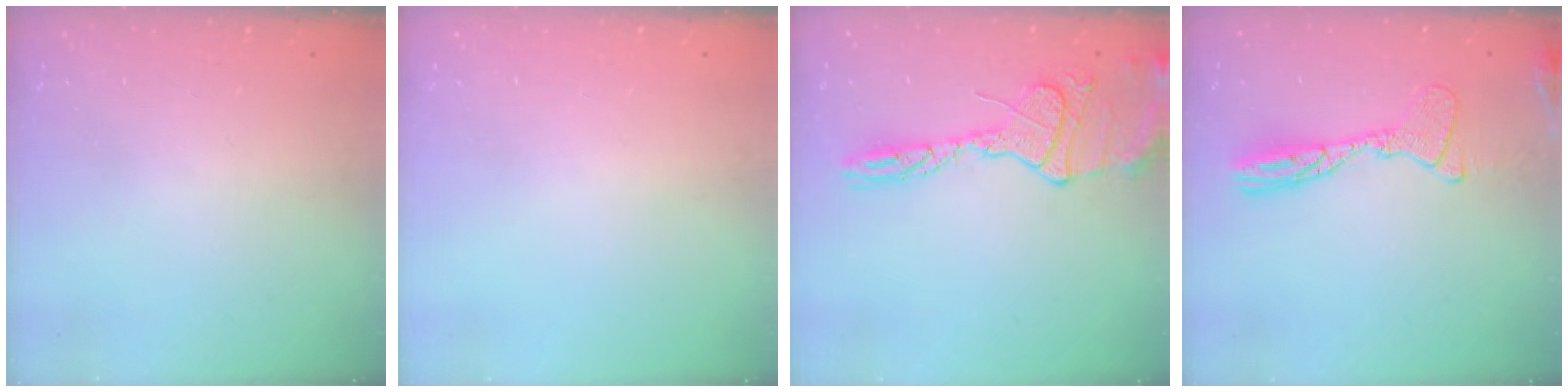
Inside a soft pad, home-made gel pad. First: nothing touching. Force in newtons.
{"total": 0.0}
{"total": 14.8, "press": 14.8, "slide": 1.1}
{"total": 13.5, "press": 13.5, "slide": 1.3}